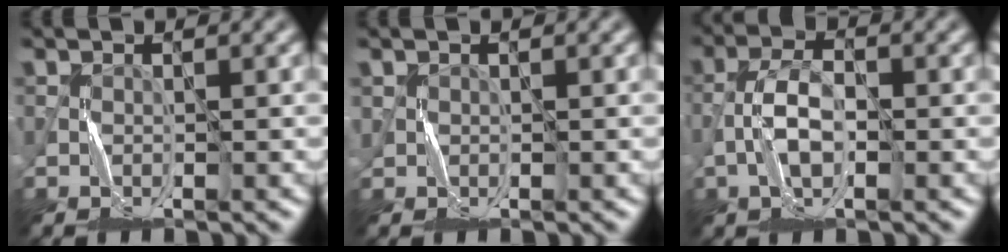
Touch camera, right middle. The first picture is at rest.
{"total": 0.8, "force": [0.3, 0.7, -0.1], "torque": [-0.001, 0.000, 0.009]}
{"total": 3.3, "force": [-1.4, 1.4, 2.5], "torque": [-0.050, 0.008, -0.033]}